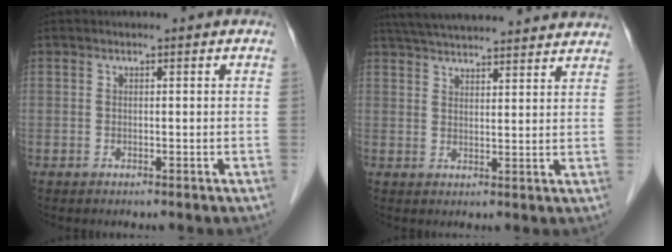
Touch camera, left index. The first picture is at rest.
{"total": 19.6, "force": [18.0, 2.3, 7.4], "torque": [-0.118, 0.042, 0.246]}